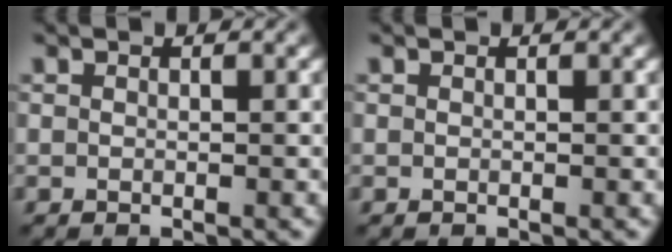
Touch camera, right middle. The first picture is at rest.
{"total": 0.0}